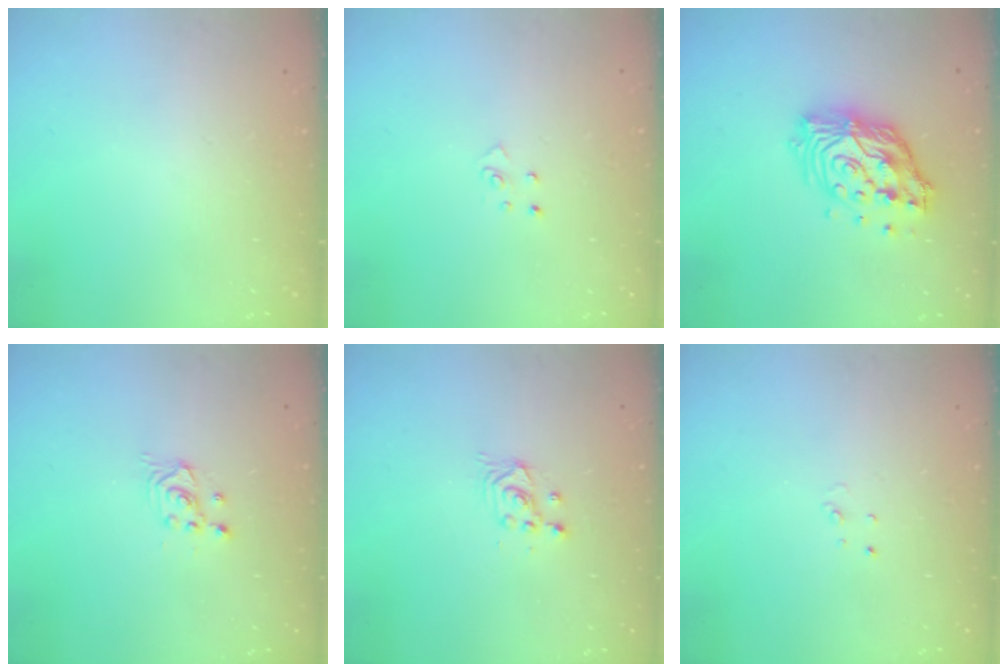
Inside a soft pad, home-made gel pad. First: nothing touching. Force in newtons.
{"total": 2.6, "press": 2.6, "slide": 0.3}
{"total": 14.5, "press": 14.4, "slide": 1.2}
{"total": 2.5, "press": 2.5, "slide": 0.3}
{"total": 2.4, "press": 2.4, "slide": 0.2}
{"total": 2.6, "press": 2.6, "slide": 0.2}